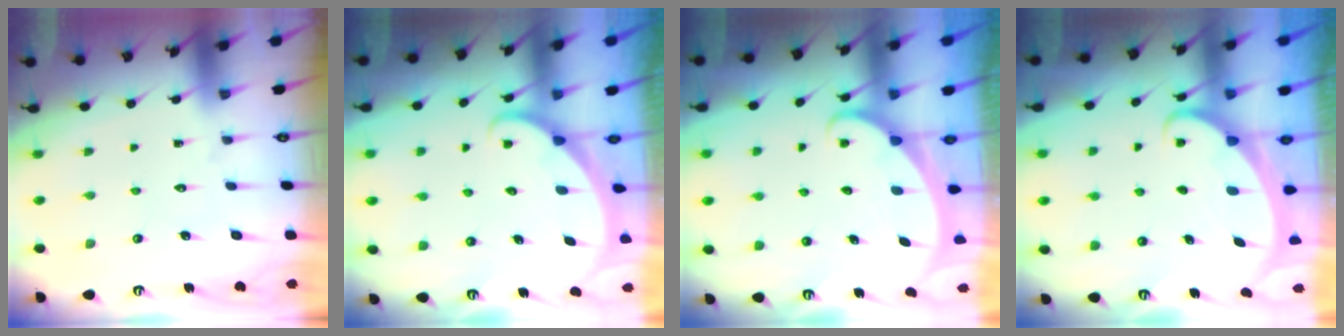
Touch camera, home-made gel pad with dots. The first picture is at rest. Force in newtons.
{"total": 1.6, "press": 1.6, "slide": 0.0}
{"total": 2.0, "press": 2.0, "slide": 0.1}
{"total": 2.4, "press": 2.4, "slide": 0.3}